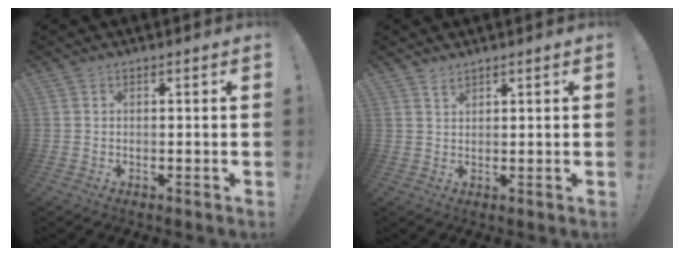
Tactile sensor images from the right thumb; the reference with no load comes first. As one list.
[{"total": 1.7, "force": [1.6, 0.4, 0.6], "torque": [-0.011, -0.007, 0.029]}]